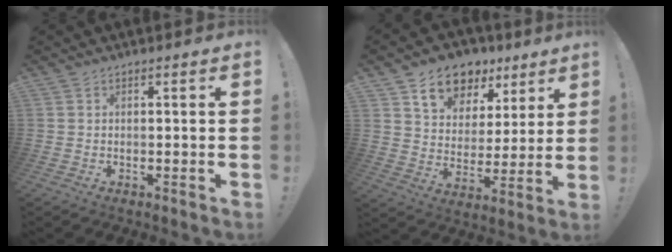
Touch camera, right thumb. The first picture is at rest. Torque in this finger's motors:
{"motor_torque": [0.47, 1.05, 0.64, 0.43, 0.18]}